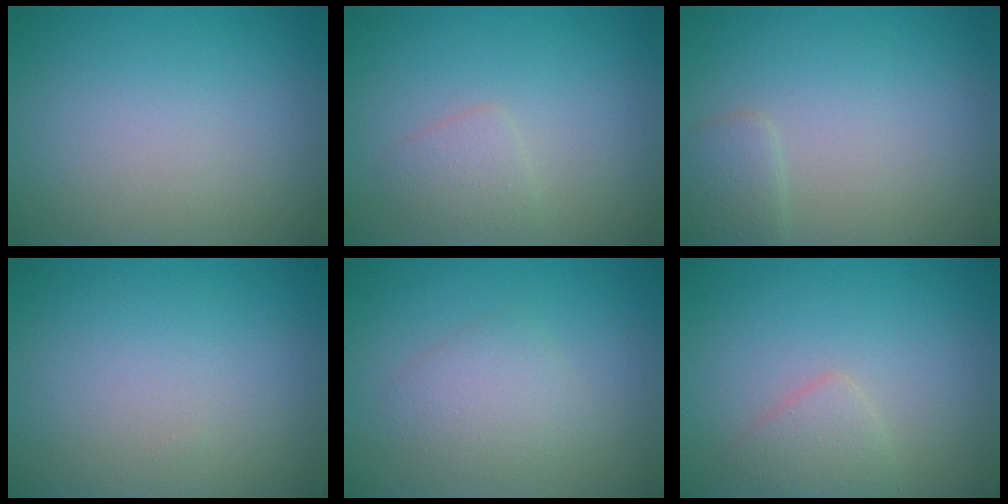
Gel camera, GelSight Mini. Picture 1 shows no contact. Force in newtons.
{"total": 1.6, "press": 1.6, "slide": 0.1}
{"total": 1.4, "press": 1.4, "slide": 0.0}
{"total": 0.0}
{"total": 2.4, "press": 2.4, "slide": 0.1}
{"total": 1.9, "press": 1.9, "slide": 0.1}